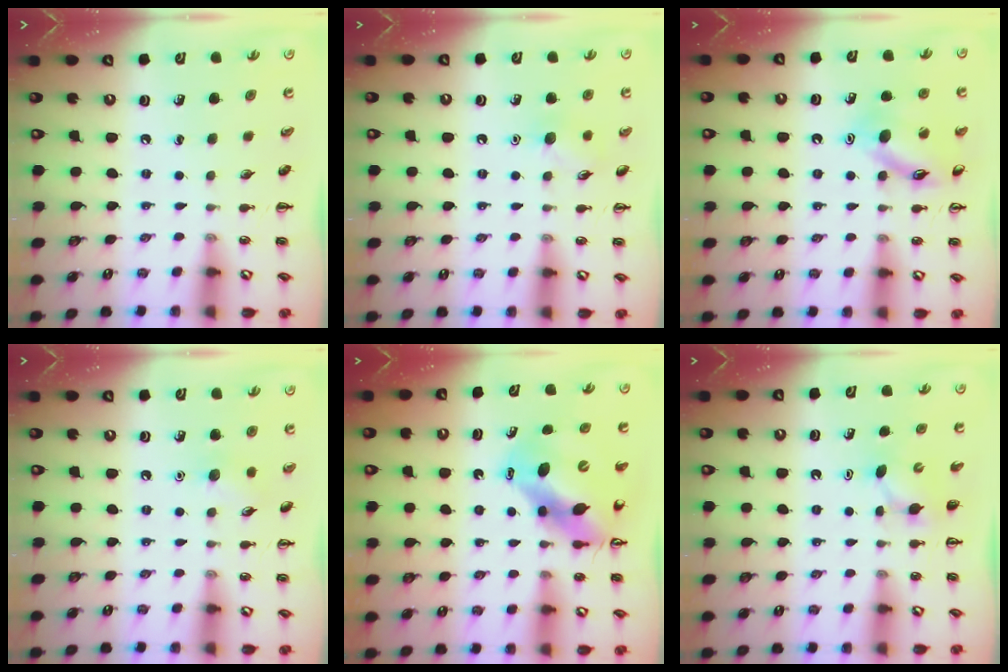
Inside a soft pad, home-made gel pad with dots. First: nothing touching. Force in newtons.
{"total": 6.6, "press": 6.4, "slide": 1.4}
{"total": 12.8, "press": 12.8, "slide": 1.1}
{"total": 6.0, "press": 5.8, "slide": 1.6}
{"total": 12.7, "press": 12.1, "slide": 3.7}
{"total": 3.6, "press": 3.4, "slide": 1.1}